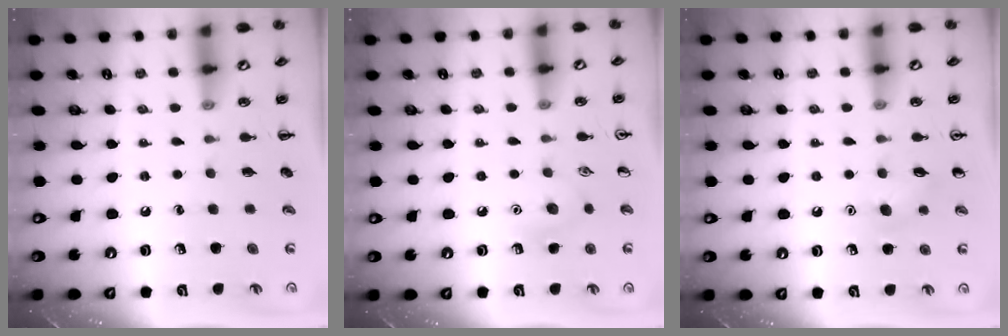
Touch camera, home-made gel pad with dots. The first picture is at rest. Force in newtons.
{"total": 6.8, "press": 6.6, "slide": 1.6}
{"total": 5.4, "press": 5.2, "slide": 1.5}